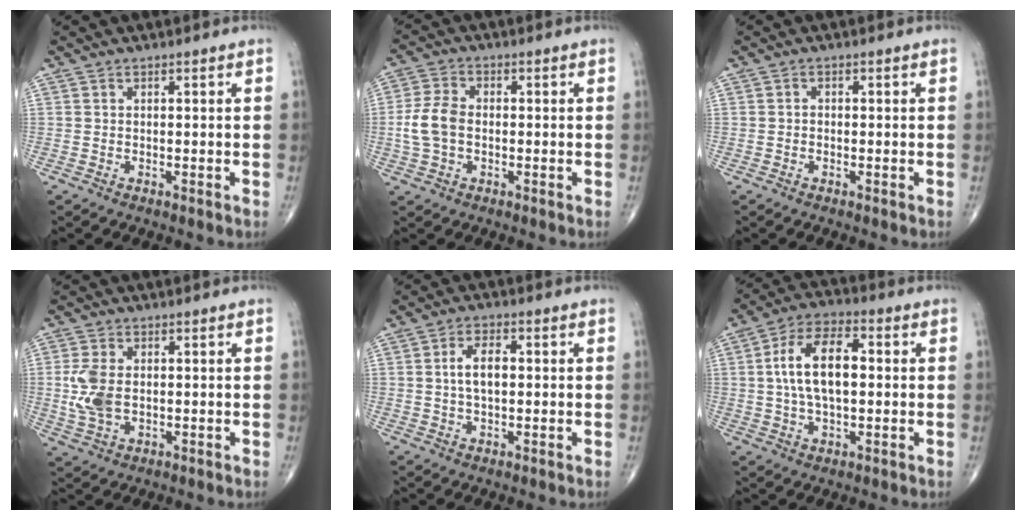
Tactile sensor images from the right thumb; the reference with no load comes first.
{"total": 6.9, "force": [-0.7, 4.6, 5.1], "torque": [-0.111, 0.015, -0.017]}
{"total": 0.8, "force": [-0.3, 0.6, 0.5], "torque": [-0.004, 0.003, -0.006]}
{"total": 7.1, "force": [0.0, 4.3, 5.6], "torque": [-0.126, 0.000, 0.005]}
{"total": 5.4, "force": [0.4, 2.8, 4.6], "torque": [-0.088, 0.010, 0.006]}
{"total": 14.0, "force": [1.2, 7.1, 12.0], "torque": [-0.222, 0.023, 0.017]}